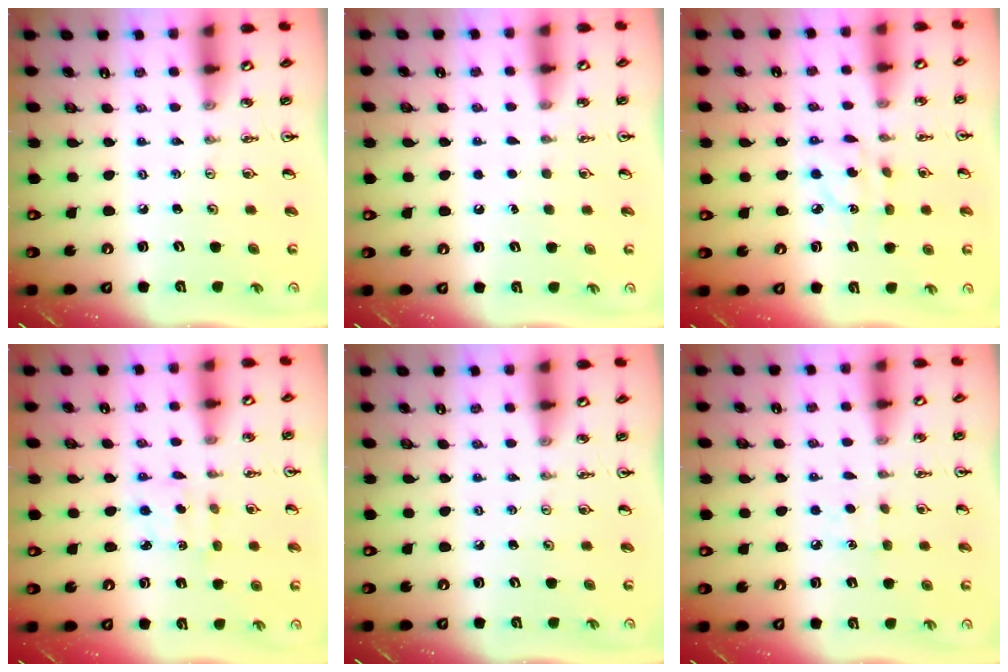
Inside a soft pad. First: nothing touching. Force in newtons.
{"total": 1.4, "press": 1.4, "slide": 0.1}
{"total": 5.0, "press": 4.9, "slide": 0.4}
{"total": 1.8, "press": 1.7, "slide": 0.6}
{"total": 0.0}
{"total": 5.5, "press": 5.5, "slide": 0.6}